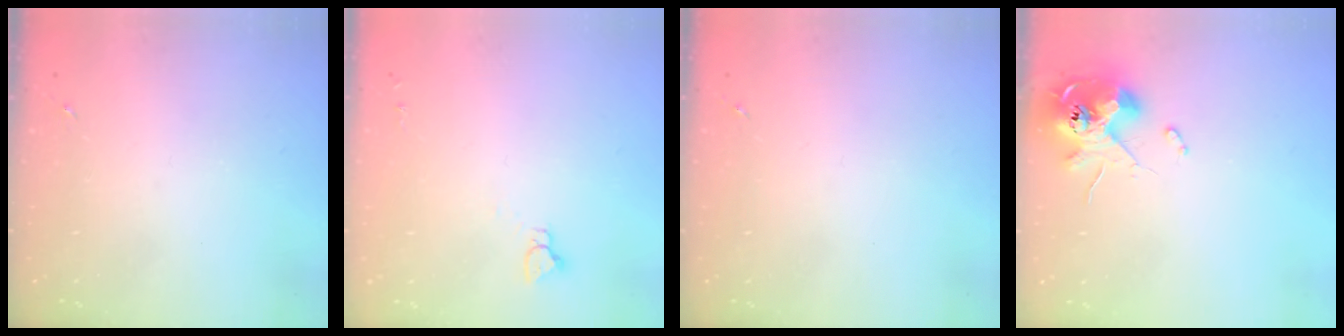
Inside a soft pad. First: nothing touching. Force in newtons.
{"total": 2.9, "press": 2.9, "slide": 0.2}
{"total": 0.0}
{"total": 11.4, "press": 11.2, "slide": 1.6}